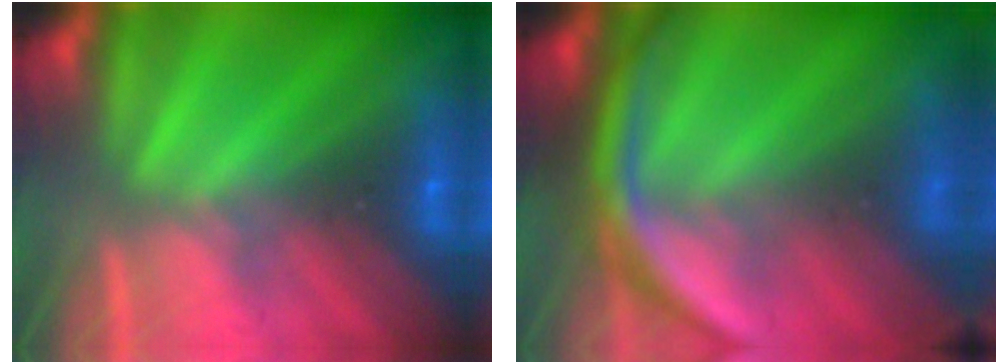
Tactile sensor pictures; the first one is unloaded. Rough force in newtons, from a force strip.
{"total": 9.8}